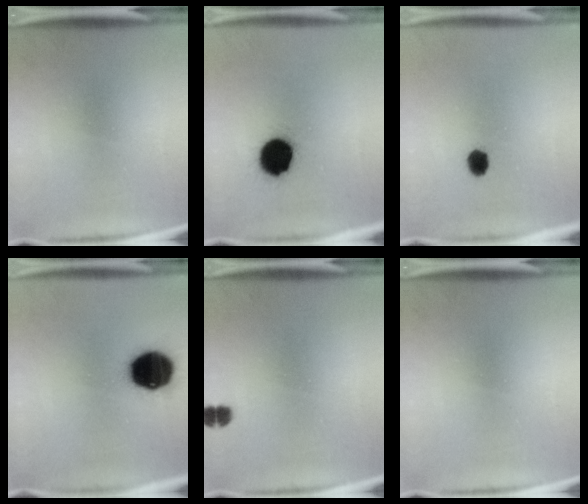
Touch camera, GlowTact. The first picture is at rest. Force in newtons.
{"total": 13.0}
{"total": 3.1}
{"total": 17.5}
{"total": 1.4}
{"total": 0.0}